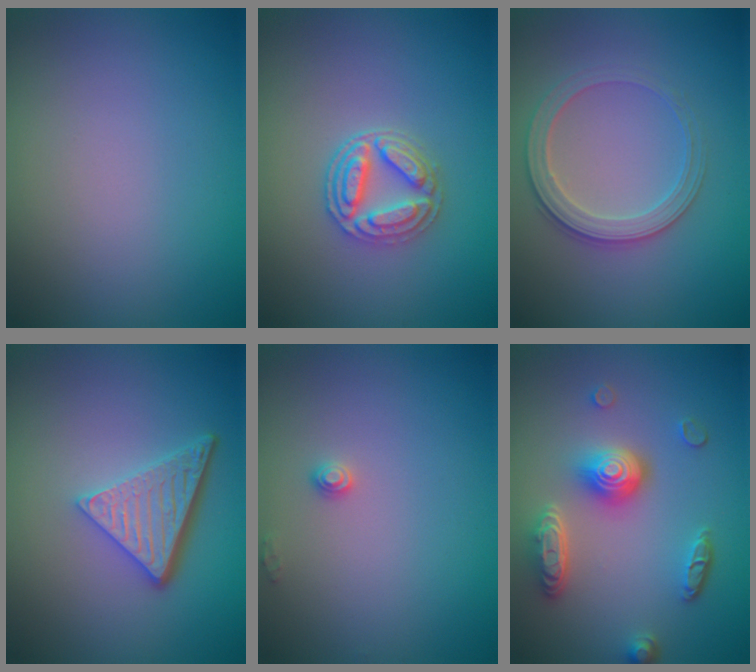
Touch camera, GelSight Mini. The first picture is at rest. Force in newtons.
{"total": 3.7, "press": 3.3, "slide": 1.7}
{"total": 2.9, "press": 2.8, "slide": 0.7}
{"total": 4.7, "press": 3.5, "slide": 3.2}
{"total": 0.9, "press": 0.9, "slide": 0.1}
{"total": 4.9, "press": 3.8, "slide": 3.2}